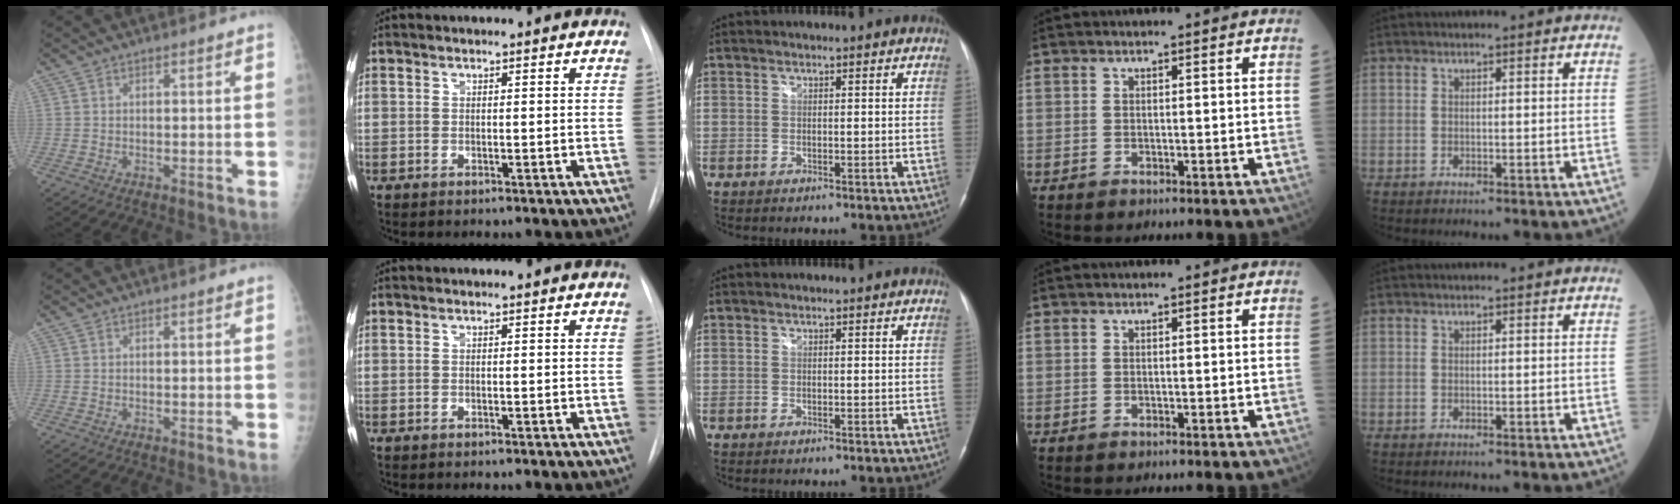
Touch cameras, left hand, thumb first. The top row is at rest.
{}